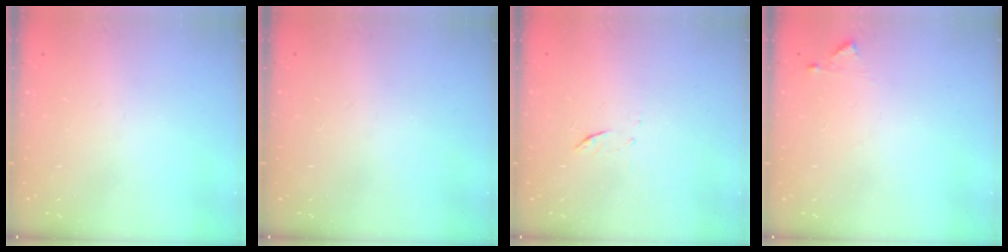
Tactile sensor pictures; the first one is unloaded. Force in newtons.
{"total": 0.0}
{"total": 5.2, "press": 5.1, "slide": 0.7}
{"total": 4.4, "press": 4.3, "slide": 0.4}